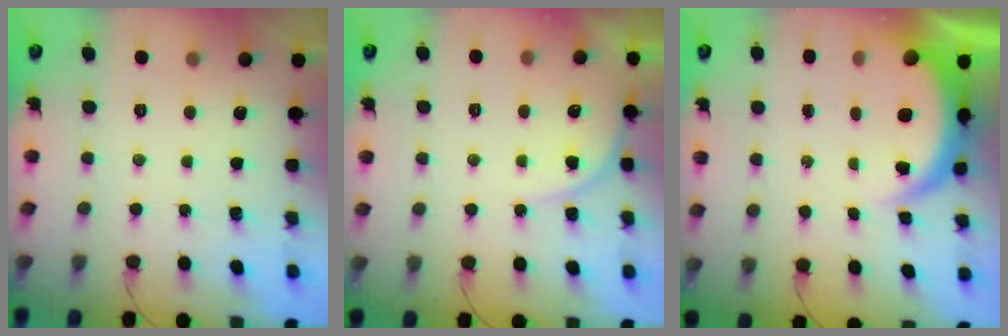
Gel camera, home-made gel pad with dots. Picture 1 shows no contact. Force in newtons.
{"total": 5.8, "press": 5.8, "slide": 0.4}
{"total": 6.4, "press": 6.3, "slide": 1.0}